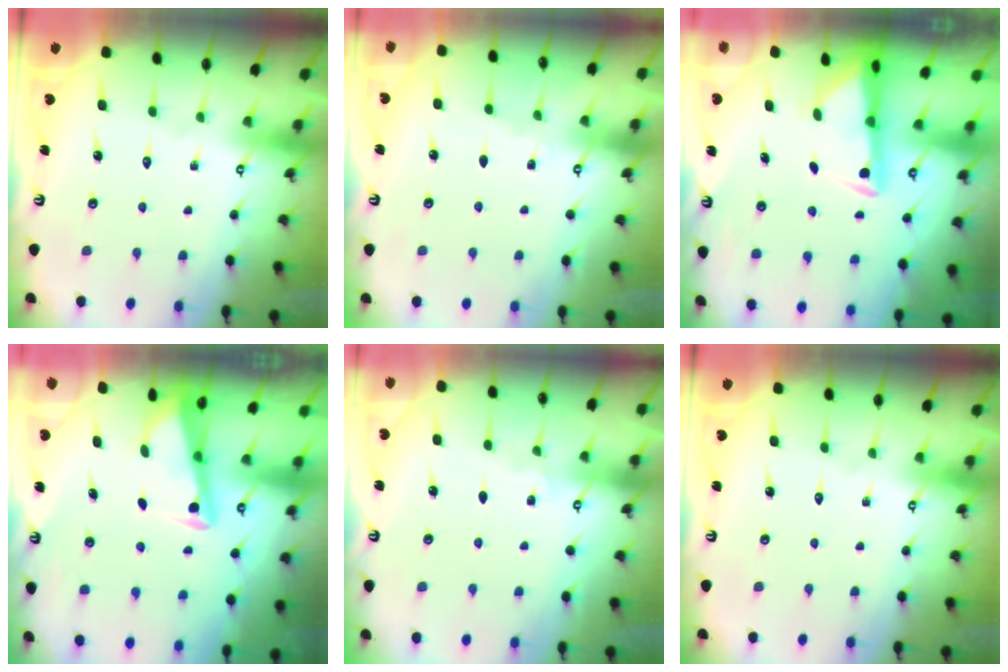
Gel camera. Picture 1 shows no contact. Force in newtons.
{"total": 1.9, "press": 1.9, "slide": 0.4}
{"total": 2.8, "press": 2.8, "slide": 0.4}
{"total": 3.3, "press": 3.3, "slide": 0.3}
{"total": 2.9, "press": 2.8, "slide": 0.4}
{"total": 0.0}